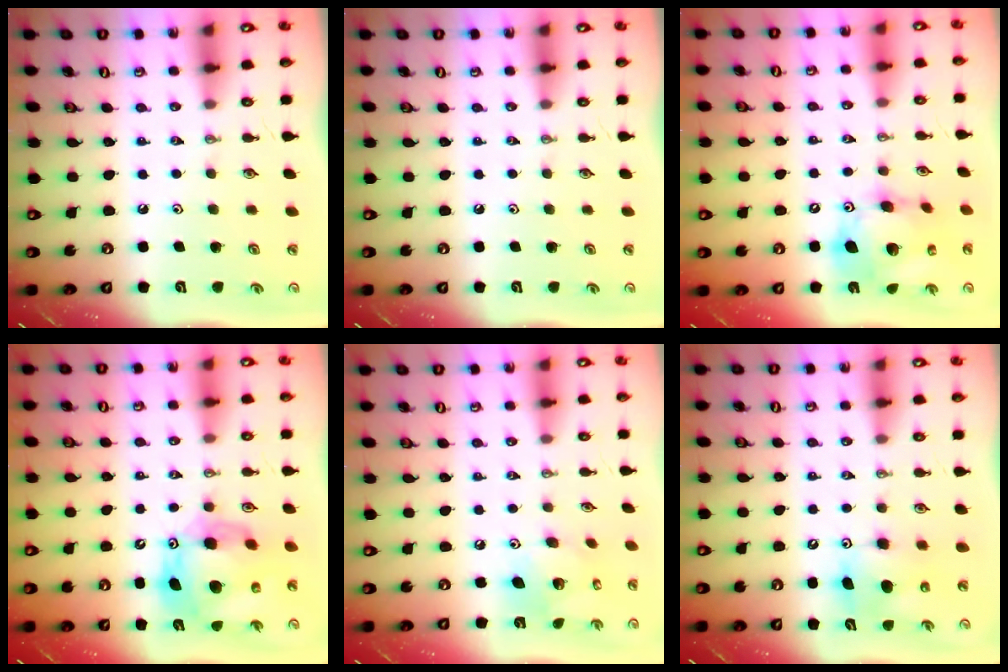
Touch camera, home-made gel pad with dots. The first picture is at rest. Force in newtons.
{"total": 0.0}
{"total": 16.5, "press": 16.4, "slide": 2.0}
{"total": 16.5, "press": 16.4, "slide": 1.7}
{"total": 10.9, "press": 10.9, "slide": 0.6}
{"total": 9.1, "press": 9.1, "slide": 0.3}